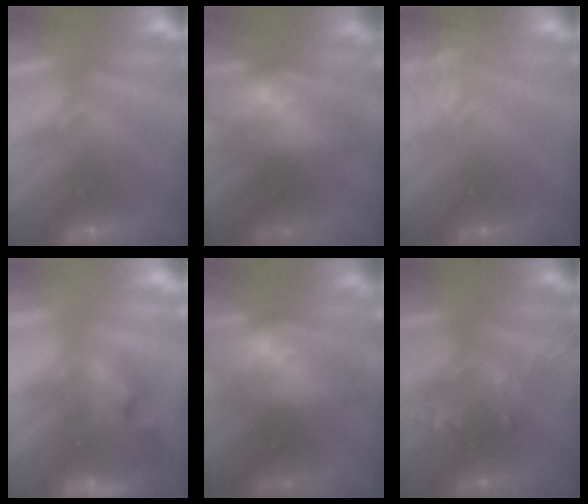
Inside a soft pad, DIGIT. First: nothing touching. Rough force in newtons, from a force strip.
{"total": 6.0}
{"total": 5.8}
{"total": 7.7}
{"total": 6.0}
{"total": 2.6}